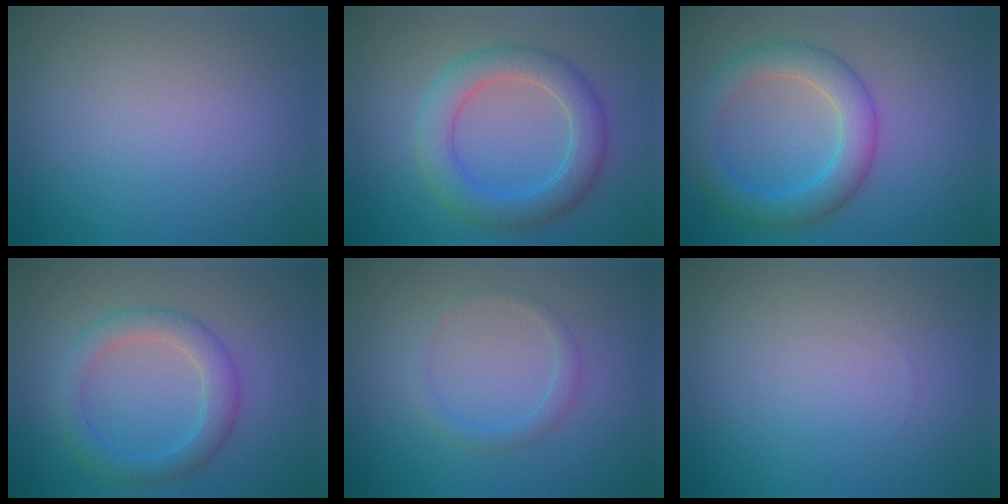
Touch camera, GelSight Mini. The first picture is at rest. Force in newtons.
{"total": 4.7, "press": 4.7, "slide": 0.0}
{"total": 4.7, "press": 4.7, "slide": 0.2}
{"total": 3.2, "press": 3.2, "slide": 0.2}
{"total": 1.3, "press": 1.3, "slide": 0.1}
{"total": 0.0}